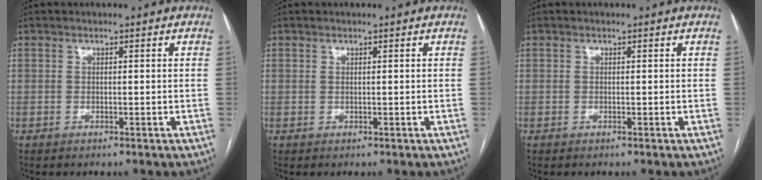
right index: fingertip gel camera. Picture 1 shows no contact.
{"total": 0.0}
{"total": 0.0}